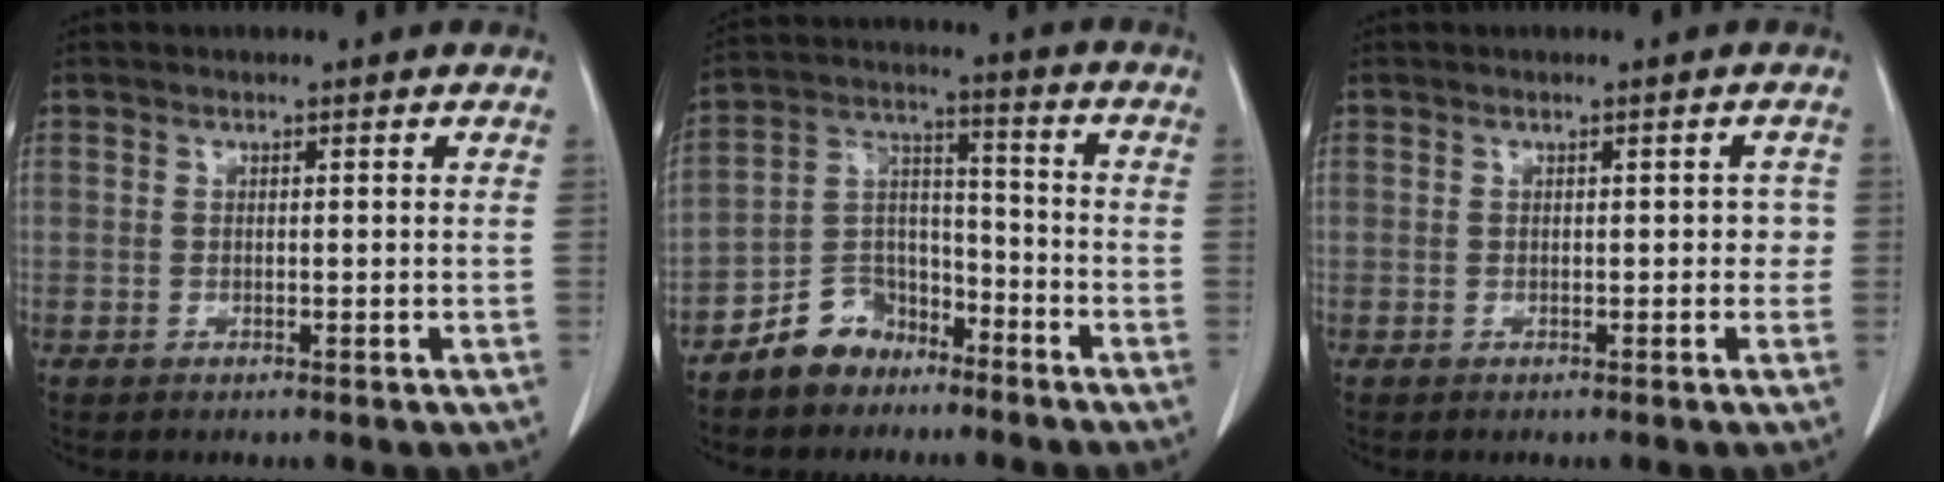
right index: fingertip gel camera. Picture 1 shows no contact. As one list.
[{"total": 8.7, "force": [-6.4, 5.6, 2.1], "torque": [-0.043, 0.030, -0.116]}, {"total": 1.6, "force": [-0.1, 1.1, 1.2], "torque": [-0.005, 0.016, -0.002]}]